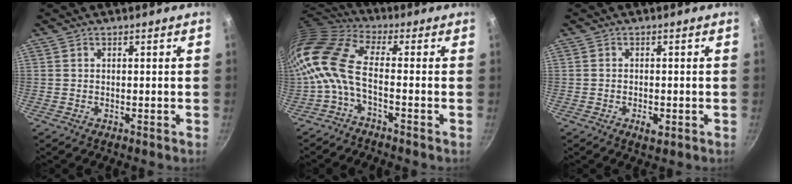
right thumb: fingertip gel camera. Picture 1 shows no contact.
{"total": 12.6, "force": [-2.3, 5.3, 11.2], "torque": [-0.247, 0.027, -0.067]}
{"total": 2.5, "force": [-1.0, 1.3, 1.9], "torque": [-0.034, 0.003, -0.016]}